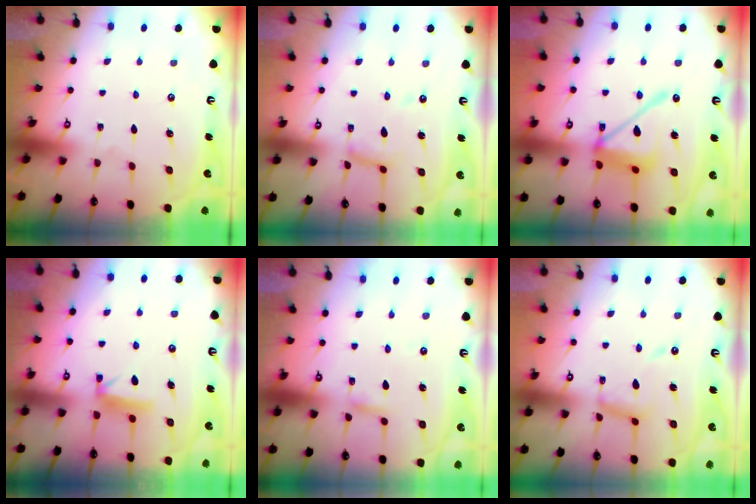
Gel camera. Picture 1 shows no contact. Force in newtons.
{"total": 8.2, "press": 8.2, "slide": 0.4}
{"total": 14.5, "press": 14.4, "slide": 1.6}
{"total": 7.4, "press": 7.3, "slide": 0.4}
{"total": 2.1, "press": 2.1, "slide": 0.1}
{"total": 10.8, "press": 10.7, "slide": 0.9}